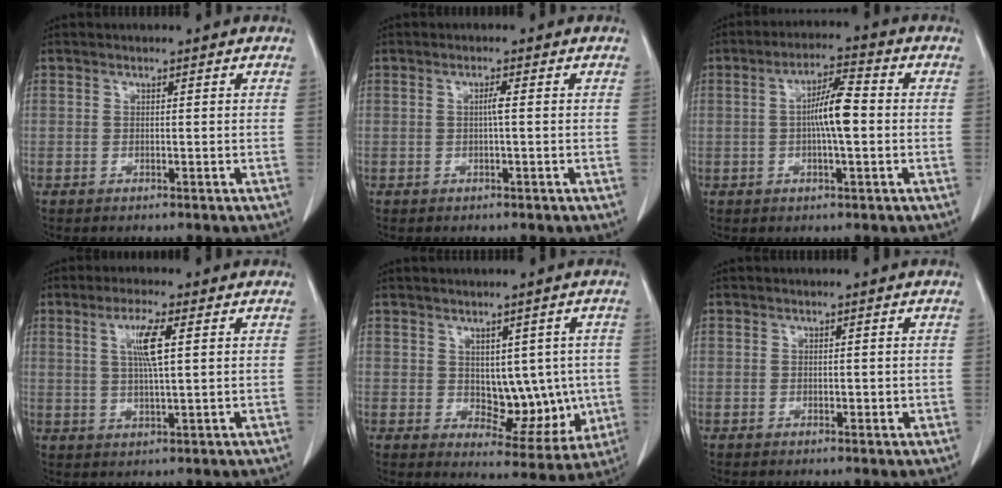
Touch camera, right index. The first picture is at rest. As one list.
[{"total": 1.2, "force": [0.0, -0.1, 1.2], "torque": [-0.024, 0.001, 0.000]}, {"total": 6.8, "force": [-0.4, 1.0, 6.7], "torque": [-0.123, 0.011, -0.012]}, {"total": 5.6, "force": [1.6, 0.2, 5.3], "torque": [-0.102, 0.000, 0.033]}, {"total": 8.7, "force": [-0.1, 5.3, 6.9], "torque": [-0.068, 0.005, 0.018]}, {"total": 1.0, "force": [-0.3, 0.6, 0.7], "torque": [-0.006, 0.001, -0.005]}]